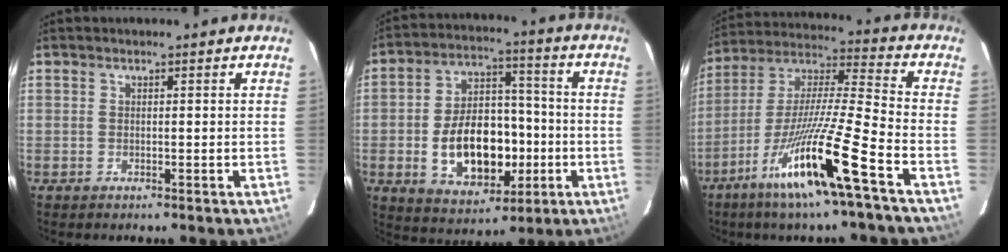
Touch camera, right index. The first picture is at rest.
{"total": 16.3, "force": [-3.7, 10.1, 12.2], "torque": [-0.232, 0.022, -0.039]}
{"total": 17.7, "force": [-10.3, -0.8, 14.4], "torque": [-0.275, -0.027, -0.194]}